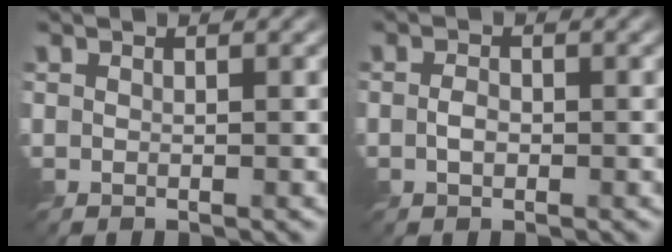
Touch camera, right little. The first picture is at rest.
{"total": 1.4, "force": [-0.5, 0.9, 0.9], "torque": [-0.017, -0.001, -0.014]}